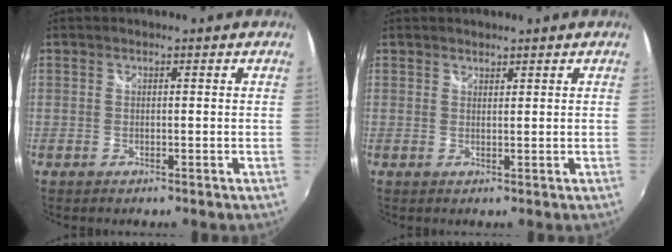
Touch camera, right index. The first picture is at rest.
{"total": 0.9, "force": [0.9, 0.3, 0.0], "torque": [0.000, 0.001, 0.016]}